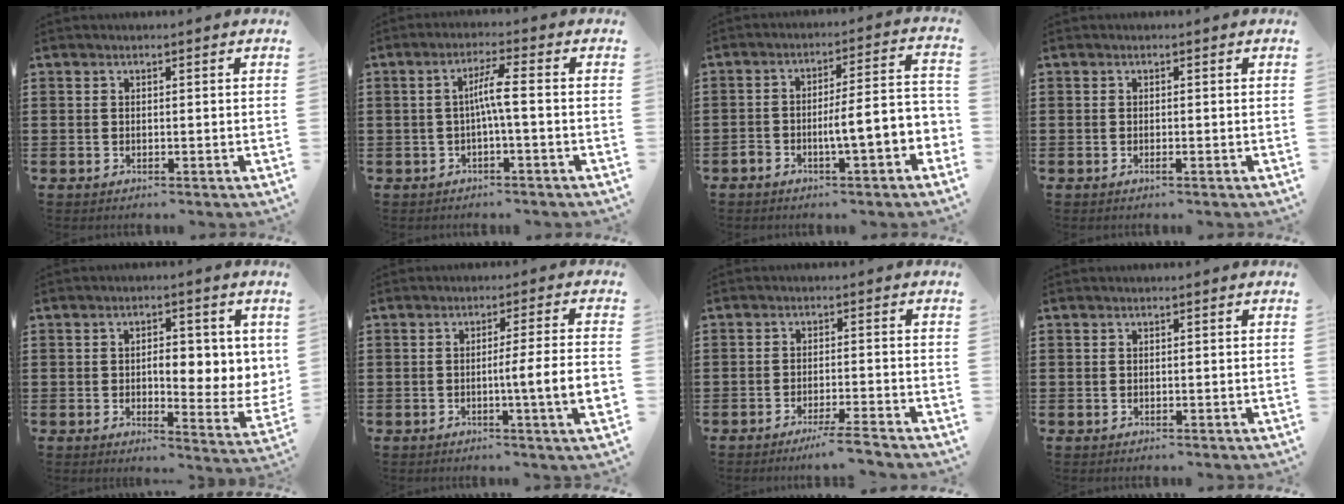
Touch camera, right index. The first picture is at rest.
{"total": 4.3, "force": [-0.7, 0.0, 4.2], "torque": [-0.078, 0.001, -0.017]}
{"total": 7.2, "force": [-3.2, 1.2, 6.3], "torque": [-0.106, 0.001, -0.058]}
{"total": 0.6, "force": [-0.3, -0.2, 0.5], "torque": [-0.008, -0.004, -0.005]}
{"total": 5.6, "force": [0.4, 2.7, 4.9], "torque": [-0.070, -0.004, -0.003]}
{"total": 7.1, "force": [-1.3, -0.3, 6.9], "torque": [-0.108, -0.013, -0.026]}
{"total": 3.7, "force": [-3.1, -0.7, 1.9], "torque": [-0.029, -0.009, -0.058]}
{"total": 0.0}